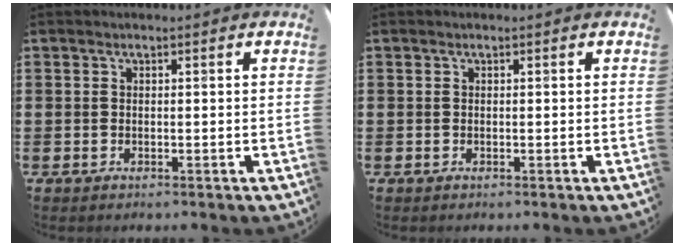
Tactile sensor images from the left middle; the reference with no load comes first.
{"total": 0.0}